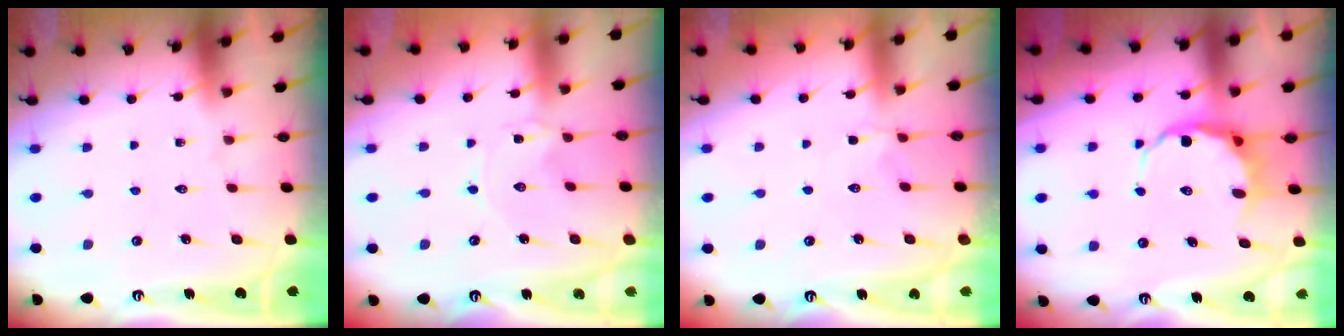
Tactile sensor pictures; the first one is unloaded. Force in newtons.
{"total": 0.0}
{"total": 1.9, "press": 1.9, "slide": 0.5}
{"total": 6.8, "press": 6.6, "slide": 1.9}